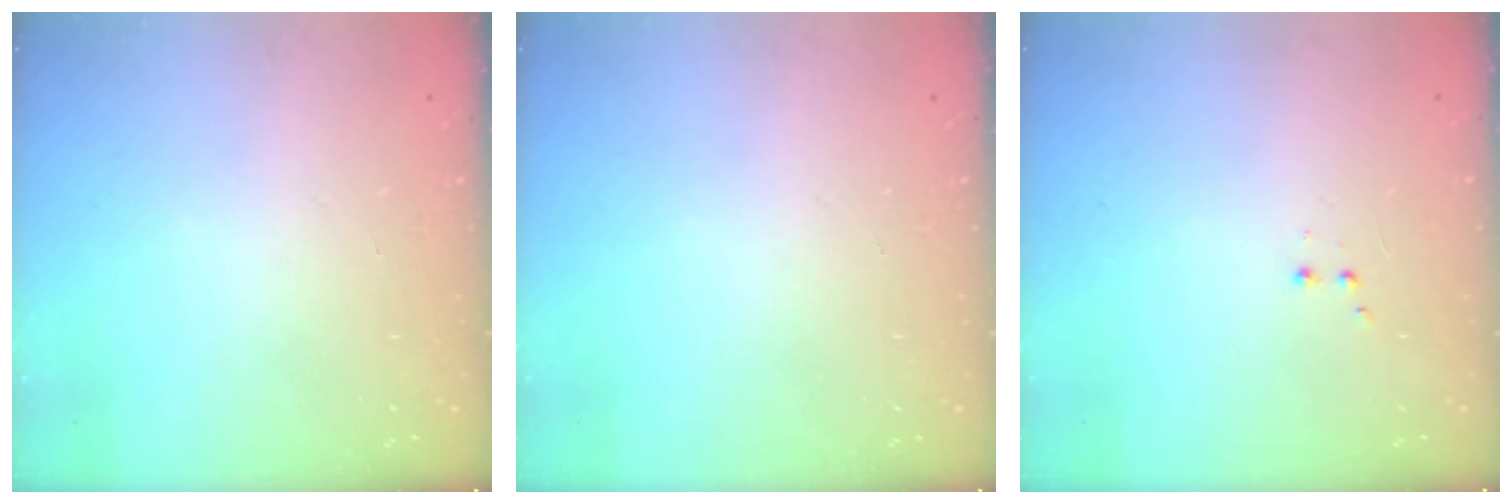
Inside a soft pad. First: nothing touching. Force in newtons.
{"total": 0.0}
{"total": 2.0, "press": 1.8, "slide": 0.9}